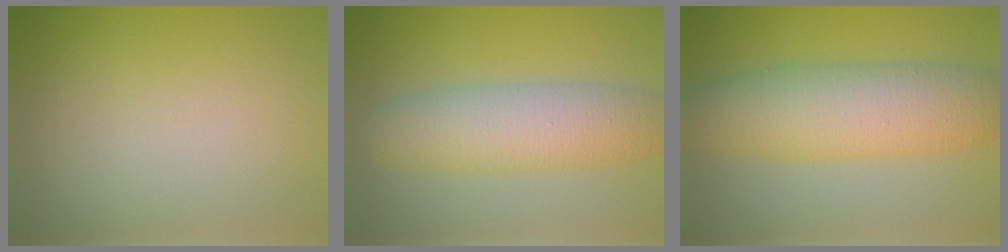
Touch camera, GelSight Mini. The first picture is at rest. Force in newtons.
{"total": 6.9, "press": 6.9, "slide": 0.3}
{"total": 8.6, "press": 8.6, "slide": 0.1}